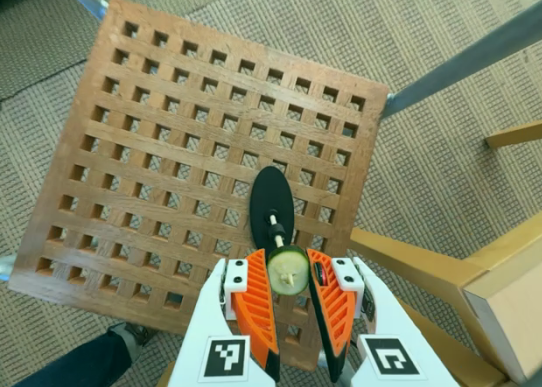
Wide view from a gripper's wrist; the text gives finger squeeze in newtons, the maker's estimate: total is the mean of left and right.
{"total": 9.6, "left": 9.7, "right": 9.4}